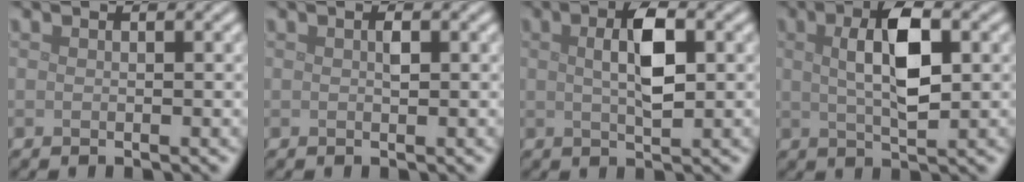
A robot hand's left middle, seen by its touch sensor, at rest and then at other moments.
{"total": 0.7, "force": [0.1, 0.2, 0.7], "torque": [-0.011, 0.001, 0.002]}
{"total": 4.2, "force": [0.9, 1.3, 3.8], "torque": [-0.076, 0.004, 0.014]}
{"total": 5.8, "force": [1.2, 2.1, 5.3], "torque": [-0.098, 0.007, 0.021]}